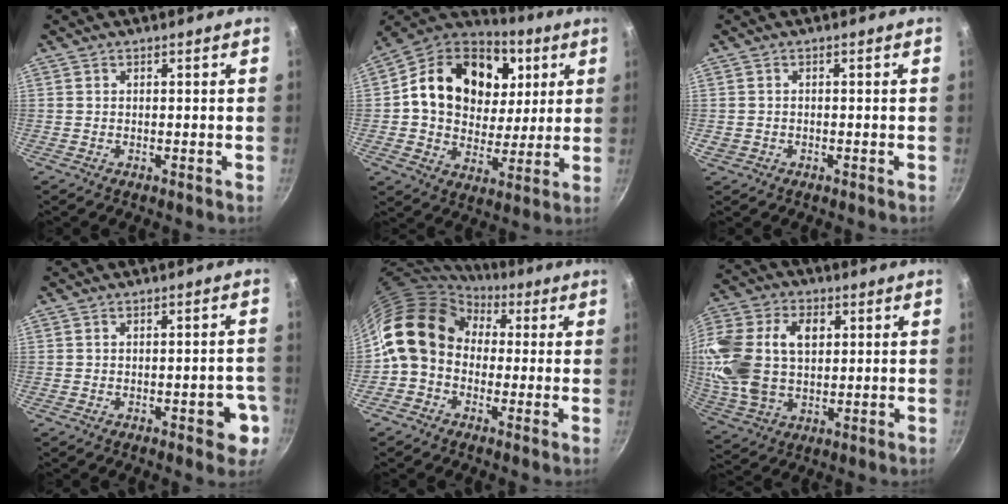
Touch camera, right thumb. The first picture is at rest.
{"total": 22.8, "force": [6.3, 17.3, 13.5], "torque": [-0.214, -0.001, 0.097]}
{"total": 1.1, "force": [-0.4, 0.9, 0.6], "torque": [-0.015, 0.003, -0.001]}
{"total": 6.1, "force": [-2.4, 2.6, 4.9], "torque": [-0.036, 0.017, -0.028]}
{"total": 13.5, "force": [1.7, 10.7, 8.0], "torque": [-0.118, 0.027, 0.007]}
{"total": 20.4, "force": [3.3, 13.8, 14.6], "torque": [-0.302, 0.016, 0.061]}